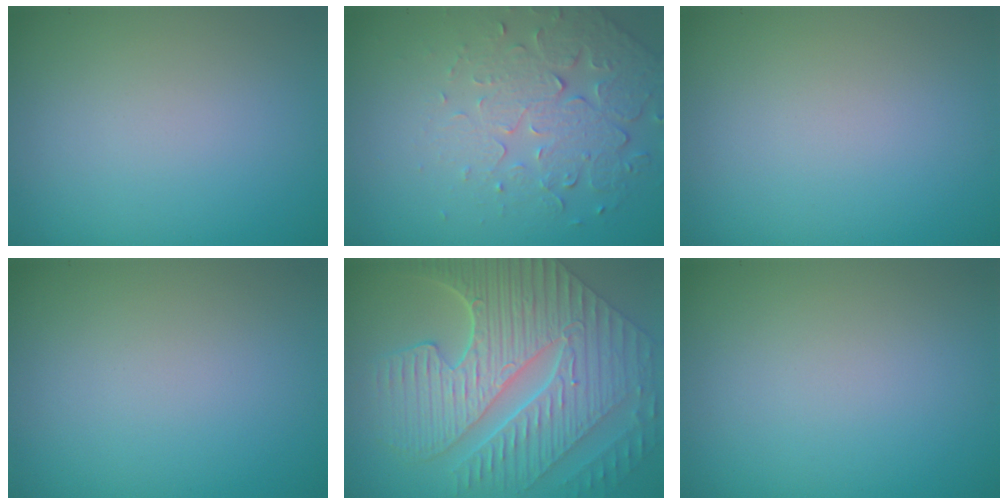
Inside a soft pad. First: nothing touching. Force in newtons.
{"total": 5.1, "press": 3.7, "slide": 3.5}
{"total": 0.0}
{"total": 0.0}
{"total": 10.0, "press": 7.1, "slide": 7.0}
{"total": 0.0}